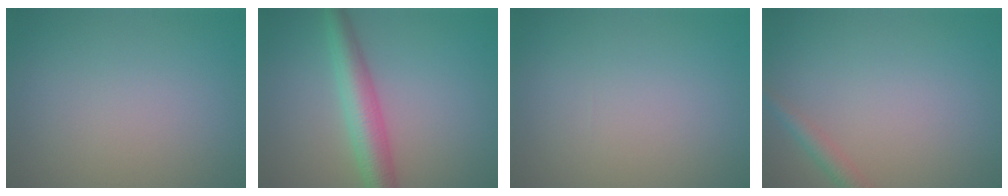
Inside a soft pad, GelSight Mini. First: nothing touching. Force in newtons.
{"total": 4.7, "press": 4.7, "slide": 0.1}
{"total": 0.0}
{"total": 1.8, "press": 1.8, "slide": 0.1}